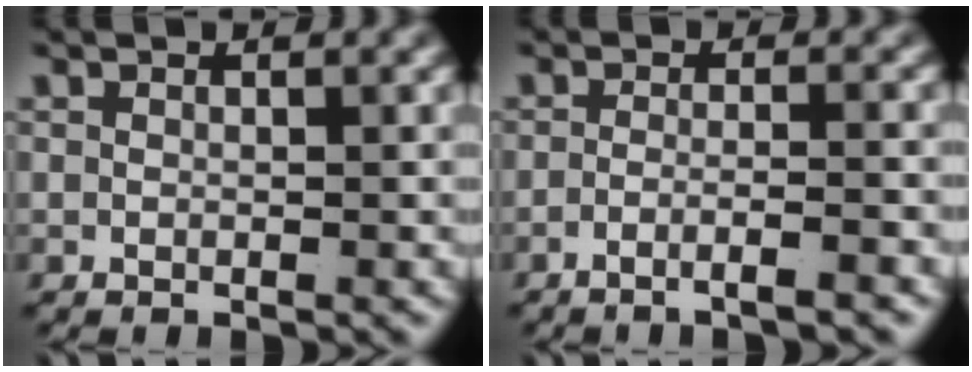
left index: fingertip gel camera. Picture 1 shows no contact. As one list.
[{"total": 3.0, "force": [-2.4, -0.3, 1.7], "torque": [-0.043, -0.012, -0.039]}]